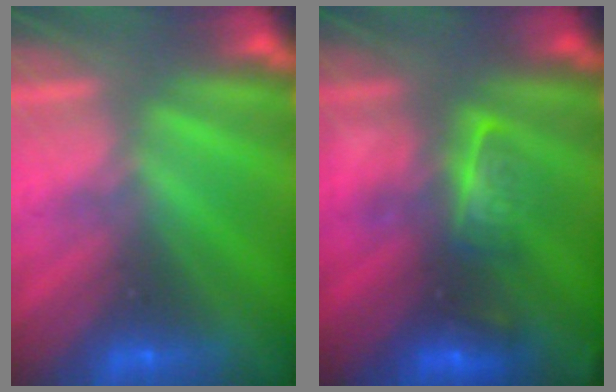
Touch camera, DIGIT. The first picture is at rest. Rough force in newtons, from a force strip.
{"total": 2.6}